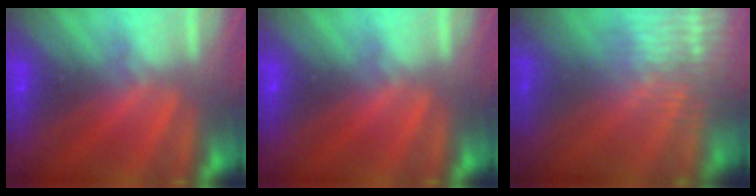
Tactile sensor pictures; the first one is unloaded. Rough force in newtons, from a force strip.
{"total": 0.0}
{"total": 3.2}